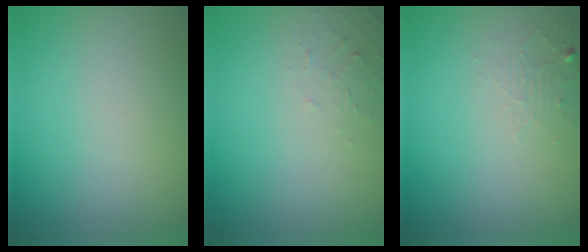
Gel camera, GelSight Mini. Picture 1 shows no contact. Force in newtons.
{"total": 0.9, "press": 0.9, "slide": 0.1}
{"total": 1.3, "press": 1.3, "slide": 0.2}